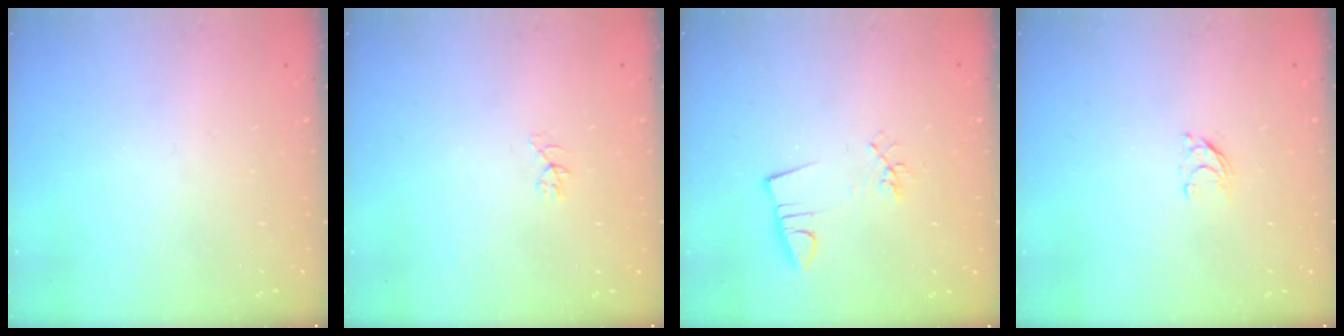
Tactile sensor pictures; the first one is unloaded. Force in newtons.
{"total": 4.0, "press": 4.0, "slide": 0.3}
{"total": 3.3, "press": 1.9, "slide": 2.7}
{"total": 3.2, "press": 3.2, "slide": 0.3}